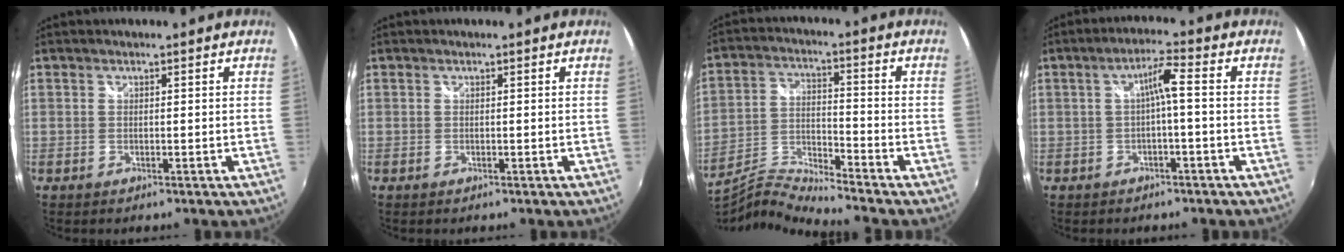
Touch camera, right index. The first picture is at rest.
{"total": 0.0}
{"total": 7.8, "force": [-7.4, -1.8, 1.6], "torque": [-0.038, 0.006, -0.151]}
{"total": 4.1, "force": [-0.7, 0.0, 4.0], "torque": [-0.077, 0.010, -0.009]}